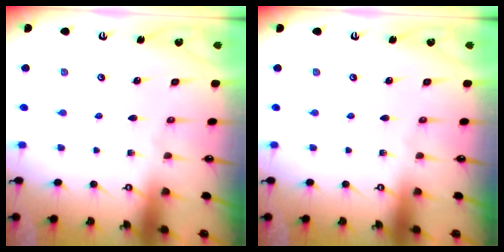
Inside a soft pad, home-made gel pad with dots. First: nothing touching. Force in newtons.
{"total": 0.0}